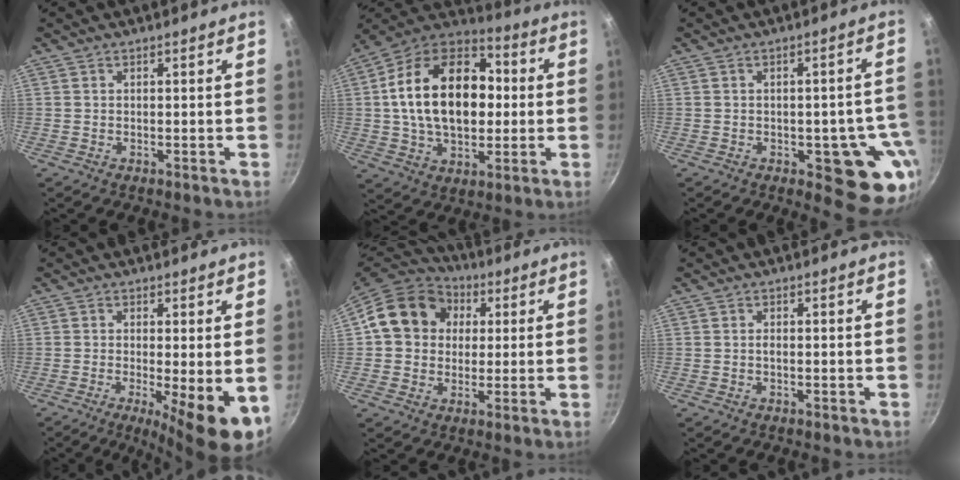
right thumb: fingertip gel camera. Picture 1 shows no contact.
{"total": 24.0, "force": [1.6, 15.8, 17.9], "torque": [-0.275, 0.033, 0.018]}
{"total": 13.2, "force": [-4.1, 6.0, 11.0], "torque": [-0.062, 0.012, -0.047]}
{"total": 9.2, "force": [-1.8, 2.0, 8.8], "torque": [-0.125, -0.010, -0.020]}
{"total": 14.7, "force": [3.4, 12.5, 7.0], "torque": [-0.094, 0.020, 0.044]}
{"total": 0.6, "force": [-0.1, 0.3, 0.6], "torque": [-0.010, 0.002, -0.005]}